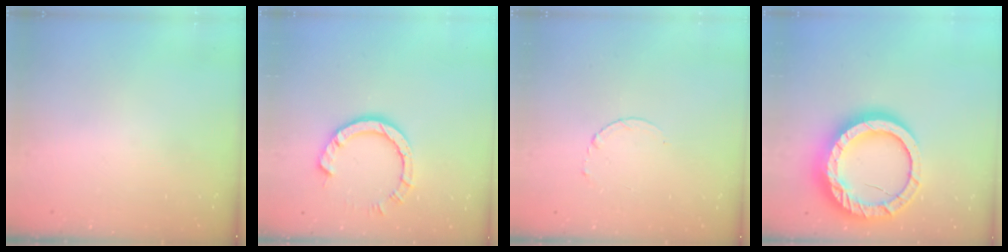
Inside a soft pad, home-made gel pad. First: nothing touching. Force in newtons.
{"total": 7.7, "press": 7.7, "slide": 0.6}
{"total": 2.5, "press": 2.5, "slide": 0.3}
{"total": 22.6, "press": 22.5, "slide": 2.2}